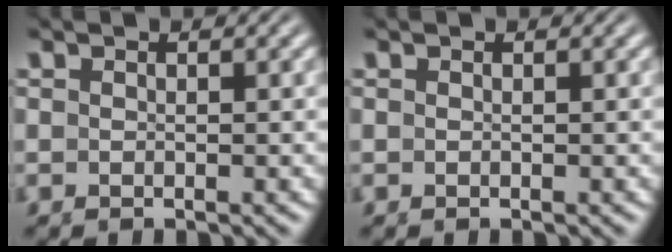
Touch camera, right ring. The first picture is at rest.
{"total": 0.0}